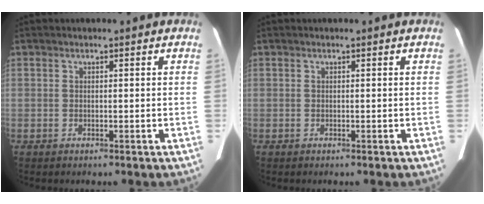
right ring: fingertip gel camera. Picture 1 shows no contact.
{"total": 0.0}